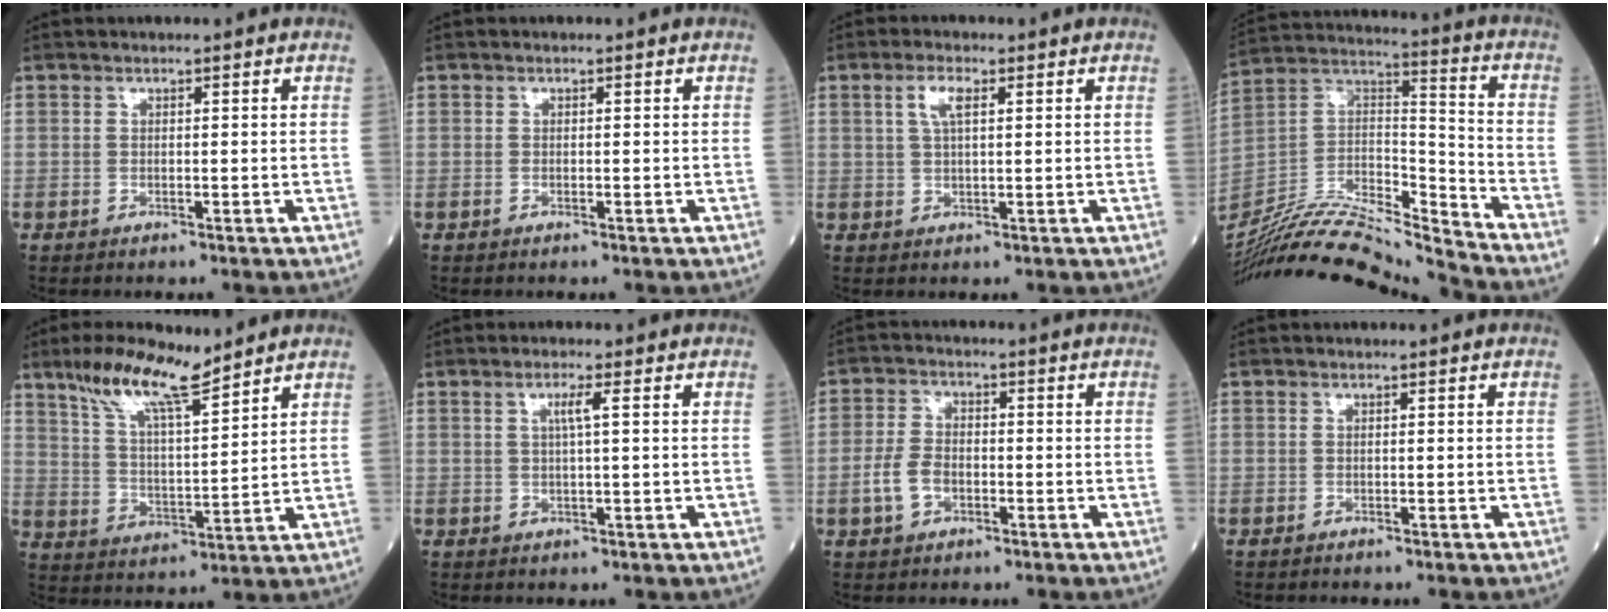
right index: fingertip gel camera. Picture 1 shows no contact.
{"total": 0.0}
{"total": 3.4, "force": [1.3, 0.9, 3.0], "torque": [-0.063, 0.006, 0.027]}
{"total": 22.7, "force": [-21.5, 0.8, 7.2], "torque": [-0.158, 0.018, -0.374]}
{"total": 10.7, "force": [8.1, 1.6, 6.8], "torque": [-0.132, 0.003, 0.151]}
{"total": 2.2, "force": [0.6, -0.3, 2.1], "torque": [-0.042, 0.001, 0.010]}
{"total": 4.9, "force": [-1.7, 3.1, 3.4], "torque": [-0.082, 0.008, -0.034]}
{"total": 0.6, "force": [-0.5, 0.1, 0.2], "torque": [-0.004, -0.001, -0.010]}